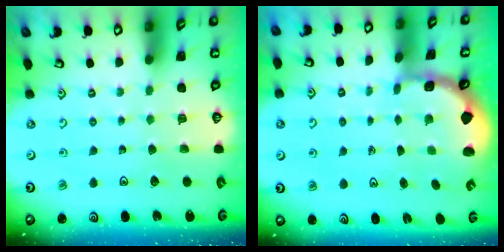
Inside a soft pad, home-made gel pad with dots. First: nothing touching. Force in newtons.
{"total": 1.3, "press": 1.2, "slide": 0.4}